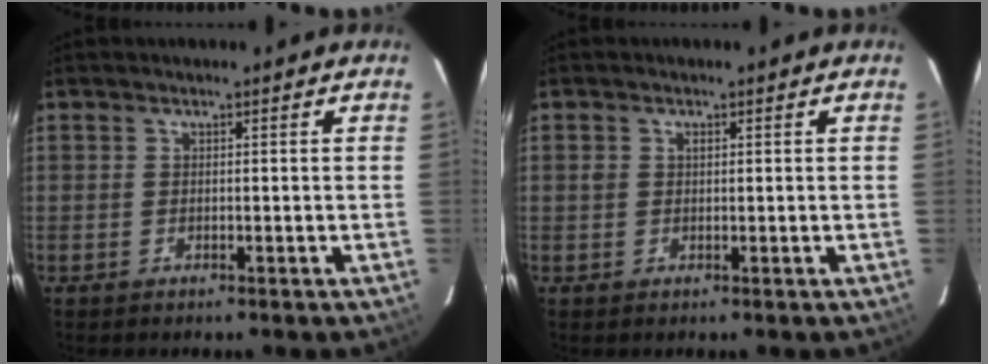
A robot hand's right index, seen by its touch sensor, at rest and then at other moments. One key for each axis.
{"total": 0.8, "fx": 0.3, "fy": 0.7, "fz": 0.2, "tx": -0.003, "ty": 0.003, "tz": 0.005}